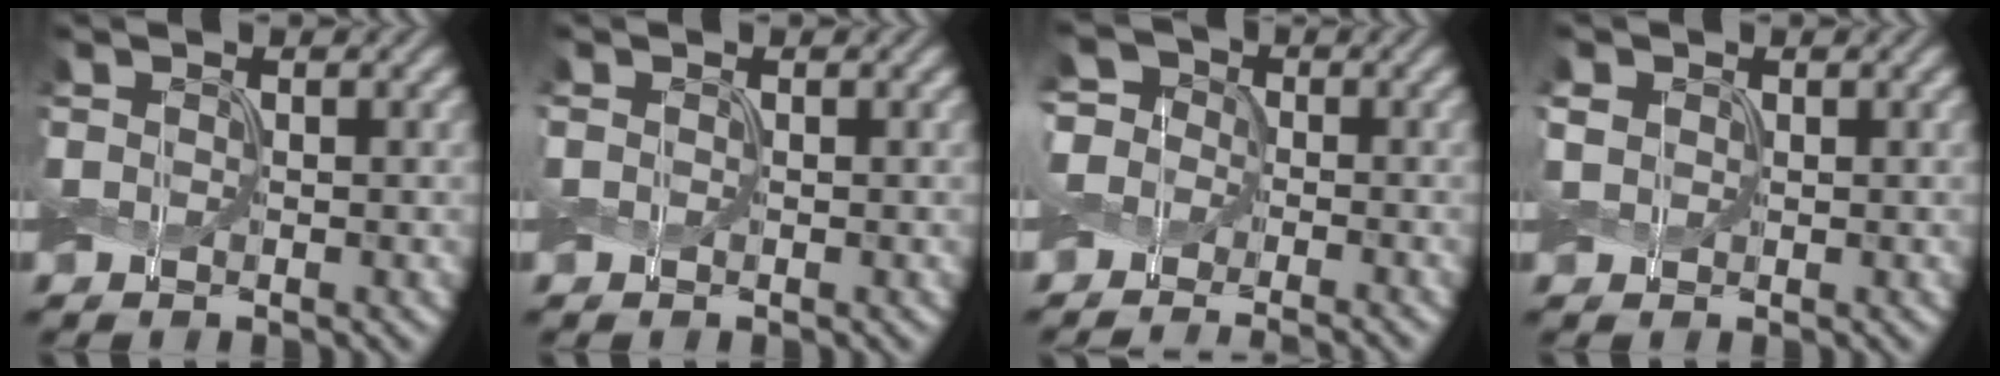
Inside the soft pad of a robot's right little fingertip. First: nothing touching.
{"total": 0.0}
{"total": 6.3, "force": [-2.2, 5.2, 2.7], "torque": [-0.035, 0.018, -0.079]}
{"total": 1.2, "force": [0.4, 1.0, 0.5], "torque": [-0.015, 0.002, 0.006]}